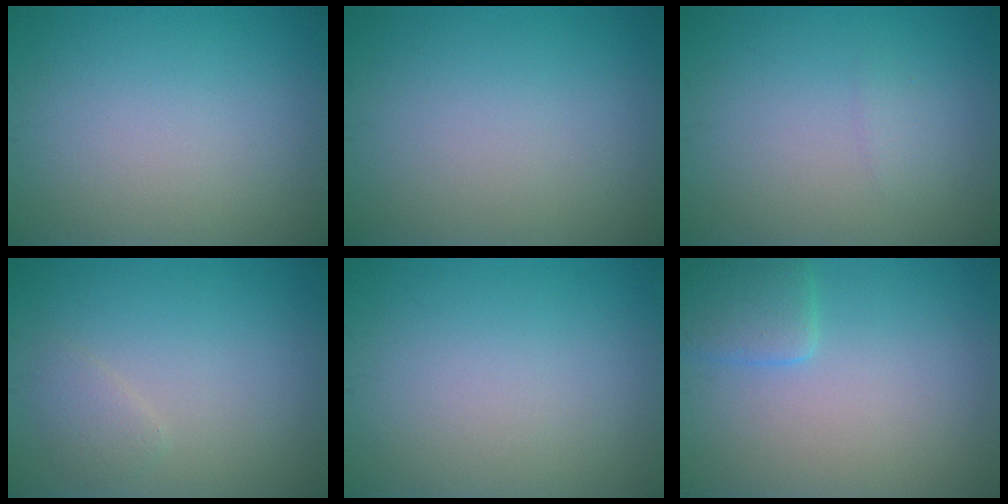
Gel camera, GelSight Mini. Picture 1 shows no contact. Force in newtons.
{"total": 0.0}
{"total": 0.8, "press": 0.8, "slide": 0.1}
{"total": 1.3, "press": 1.3, "slide": 0.1}
{"total": 0.0}
{"total": 2.6, "press": 2.6, "slide": 0.1}